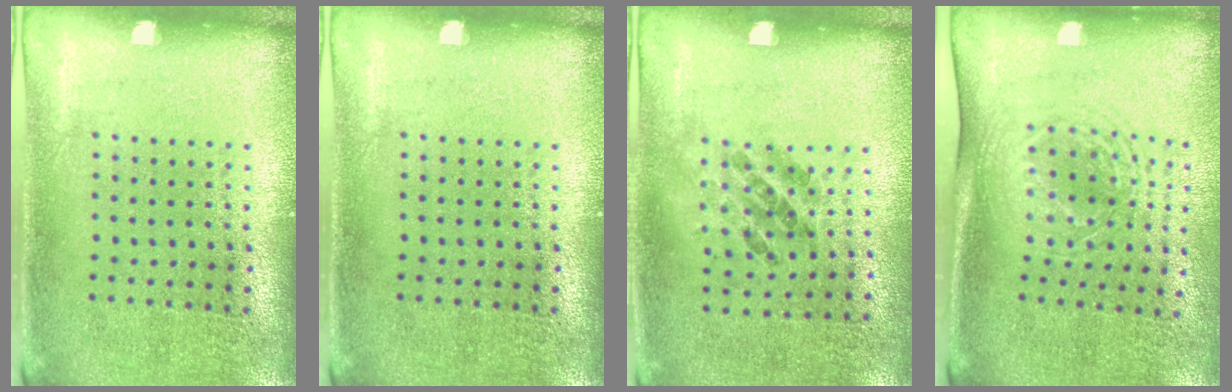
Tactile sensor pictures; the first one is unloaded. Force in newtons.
{"total": 0.0}
{"total": 1.1, "press": 0.7, "slide": 0.9}
{"total": 1.7, "press": 1.3, "slide": 1.0}